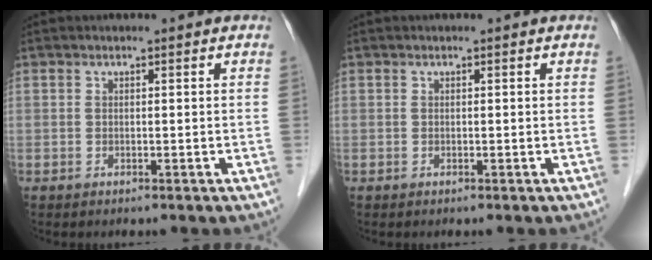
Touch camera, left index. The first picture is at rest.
{"total": 0.0}